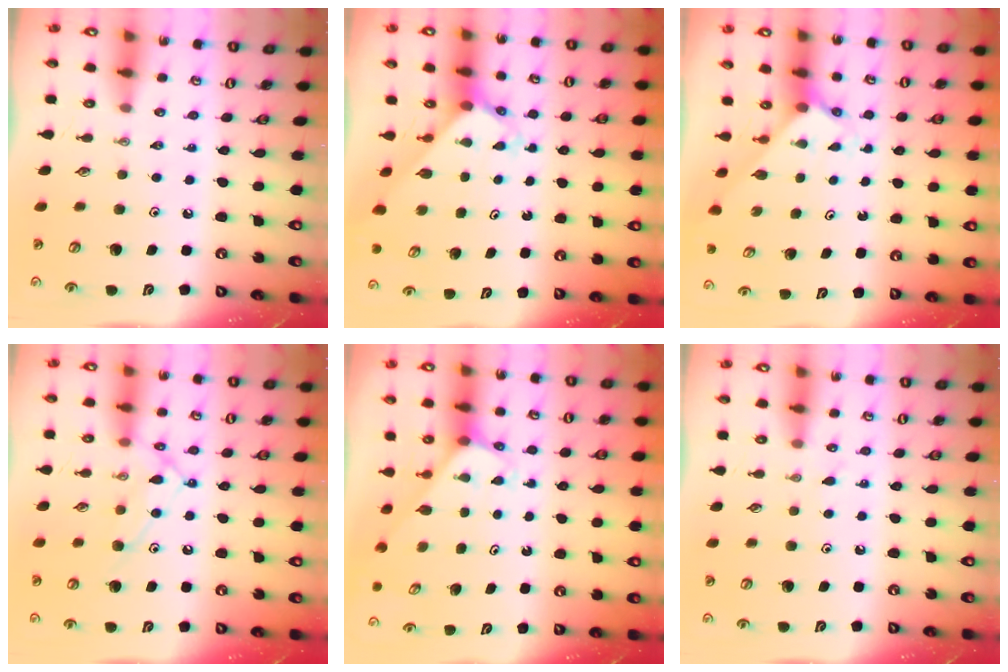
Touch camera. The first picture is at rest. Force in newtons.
{"total": 2.5, "press": 2.5, "slide": 0.1}
{"total": 2.1, "press": 2.1, "slide": 0.1}
{"total": 12.5, "press": 12.5, "slide": 0.9}
{"total": 3.6, "press": 3.6, "slide": 0.3}
{"total": 4.4, "press": 4.4, "slide": 0.6}